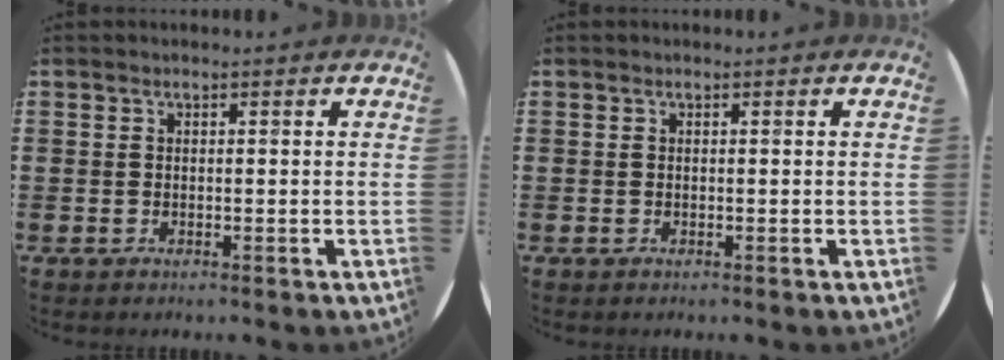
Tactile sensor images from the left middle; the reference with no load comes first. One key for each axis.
{"total": 0.0}